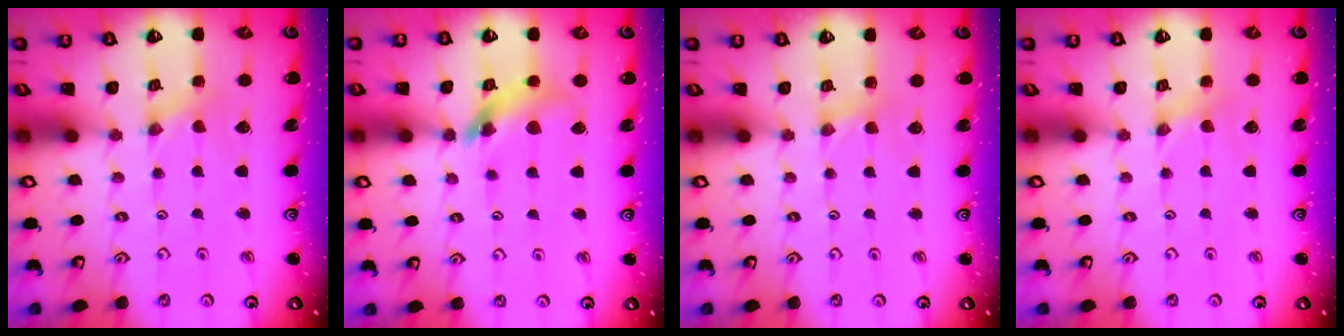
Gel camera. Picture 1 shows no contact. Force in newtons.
{"total": 12.4, "press": 12.3, "slide": 1.6}
{"total": 2.8, "press": 2.8, "slide": 0.3}
{"total": 0.8, "press": 0.8, "slide": 0.2}